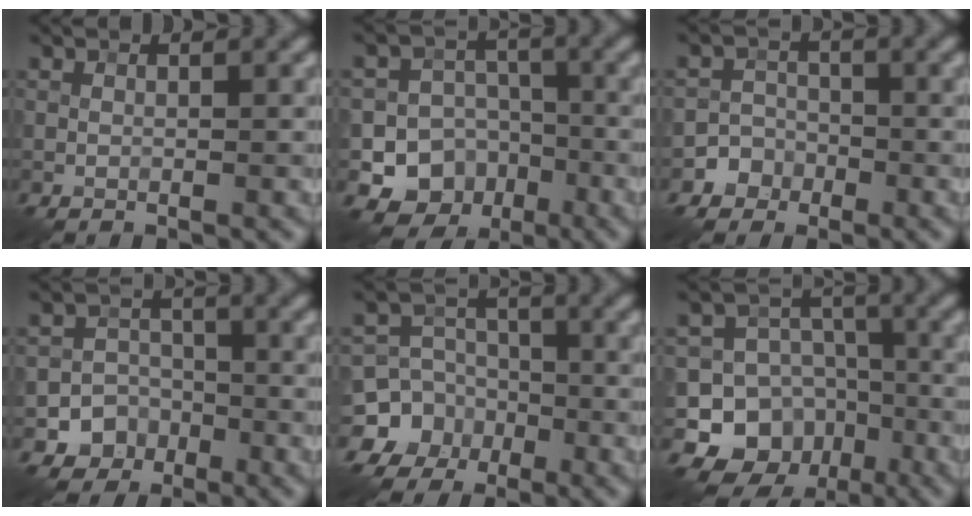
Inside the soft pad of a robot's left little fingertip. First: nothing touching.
{"total": 9.7, "force": [-4.2, 8.5, 1.9], "torque": [0.001, -0.014, -0.083]}
{"total": 2.8, "force": [-1.6, 2.4, 0.0], "torque": [0.032, 0.007, -0.036]}
{"total": 4.6, "force": [-2.3, 3.9, 0.6], "torque": [0.022, 0.000, -0.051]}
{"total": 9.4, "force": [-4.0, 8.4, 1.1], "torque": [-0.026, -0.018, -0.083]}
{"total": 12.0, "force": [-5.4, 10.3, 3.3], "torque": [-0.045, -0.011, -0.101]}